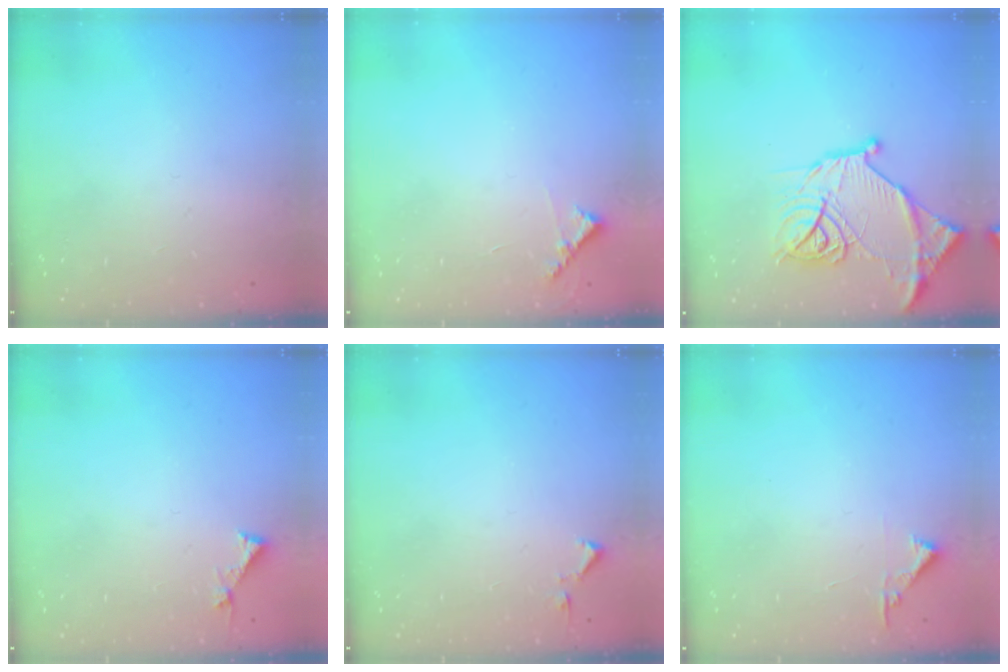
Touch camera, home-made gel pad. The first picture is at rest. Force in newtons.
{"total": 5.8, "press": 5.8, "slide": 0.5}
{"total": 16.8, "press": 16.7, "slide": 1.5}
{"total": 3.1, "press": 3.1, "slide": 0.3}
{"total": 3.1, "press": 3.1, "slide": 0.6}
{"total": 4.4, "press": 4.4, "slide": 0.4}